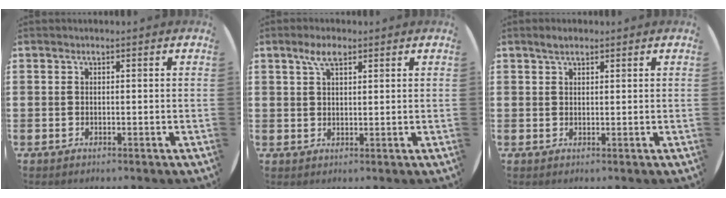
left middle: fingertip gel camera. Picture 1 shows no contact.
{"total": 3.6, "force": [2.3, 1.3, 2.3], "torque": [-0.043, 0.006, 0.039]}
{"total": 1.7, "force": [1.4, 0.6, 0.7], "torque": [-0.008, 0.002, 0.023]}